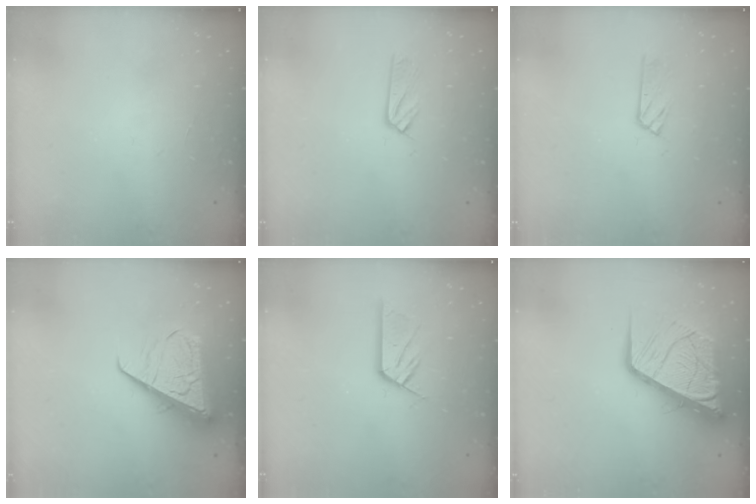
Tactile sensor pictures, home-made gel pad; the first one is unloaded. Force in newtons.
{"total": 4.6, "press": 4.6, "slide": 0.2}
{"total": 3.7, "press": 3.7, "slide": 0.4}
{"total": 12.1, "press": 11.9, "slide": 1.7}
{"total": 8.1, "press": 8.0, "slide": 0.6}
{"total": 15.8, "press": 15.7, "slide": 1.8}